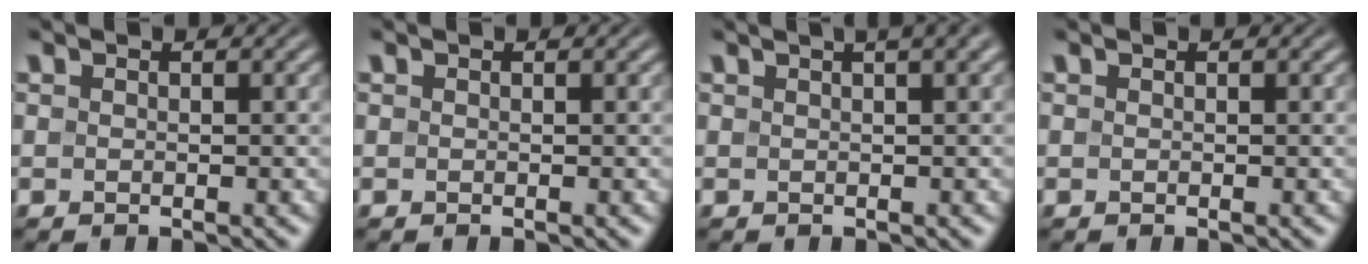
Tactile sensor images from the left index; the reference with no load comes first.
{"total": 0.0}
{"total": 5.1, "force": [2.9, 1.9, 3.8], "torque": [-0.026, 0.030, 0.011]}
{"total": 0.0}